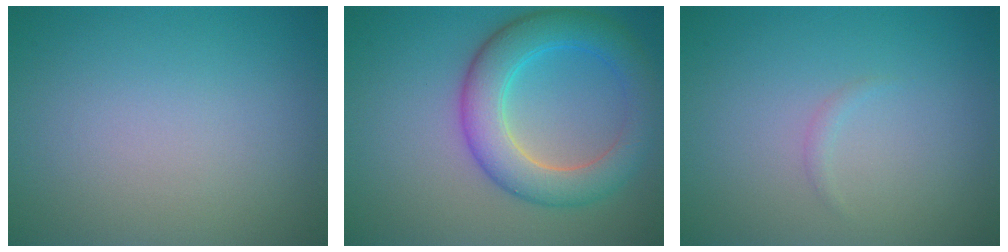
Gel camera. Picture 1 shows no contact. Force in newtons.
{"total": 6.3, "press": 6.3, "slide": 0.1}
{"total": 0.6, "press": 0.6, "slide": 0.1}